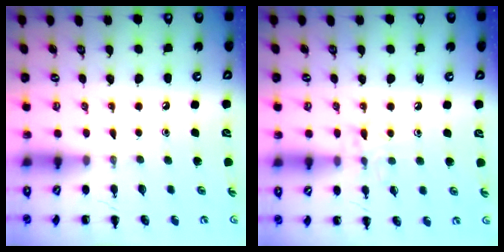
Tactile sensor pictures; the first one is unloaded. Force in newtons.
{"total": 6.2, "press": 6.1, "slide": 0.8}